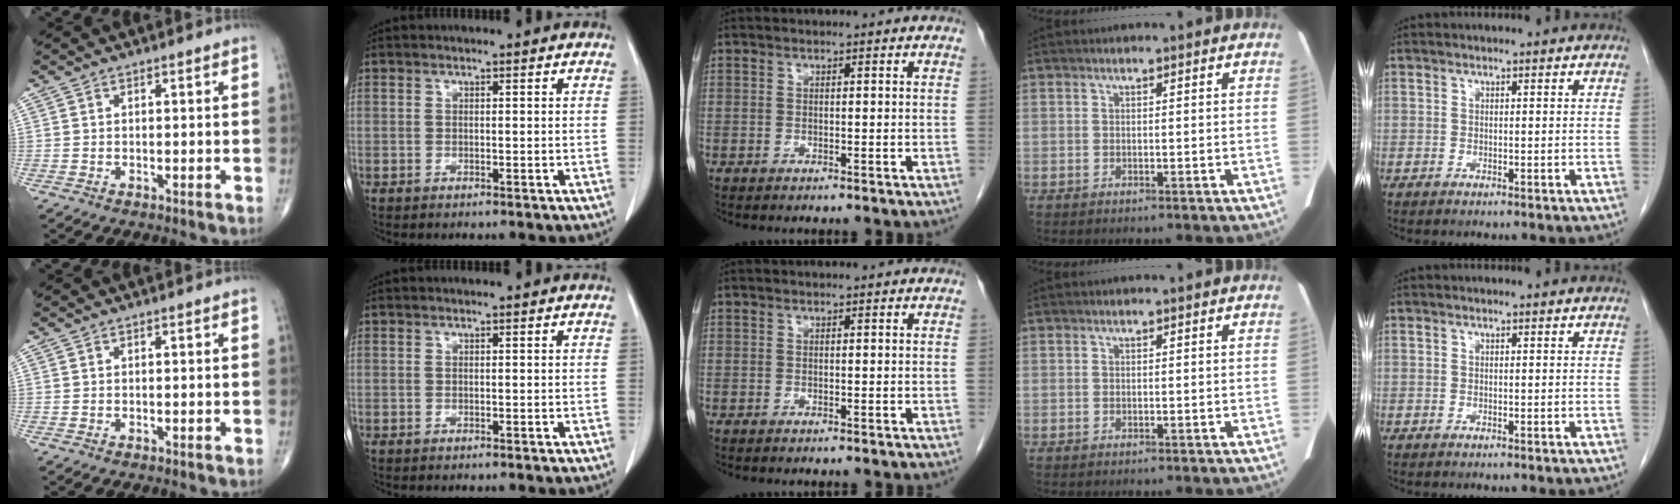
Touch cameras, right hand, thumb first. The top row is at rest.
{}